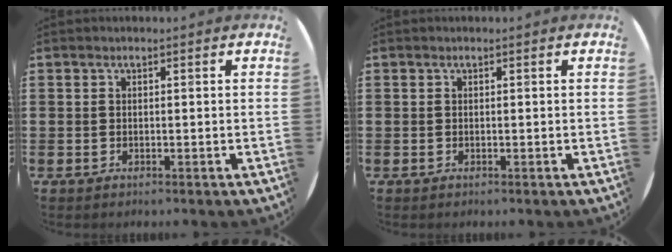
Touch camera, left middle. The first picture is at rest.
{"total": 0.0}